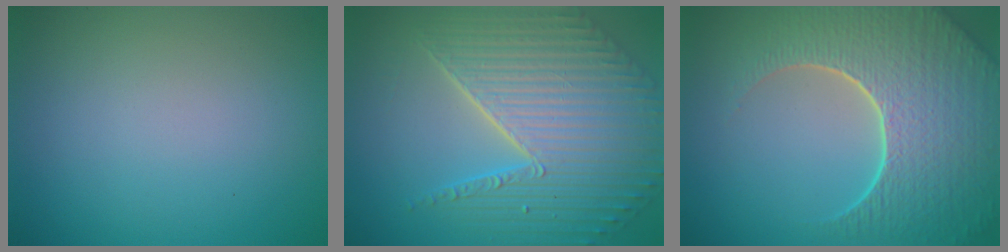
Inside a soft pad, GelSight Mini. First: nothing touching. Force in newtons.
{"total": 8.1, "press": 6.1, "slide": 5.3}
{"total": 8.9, "press": 6.1, "slide": 6.5}